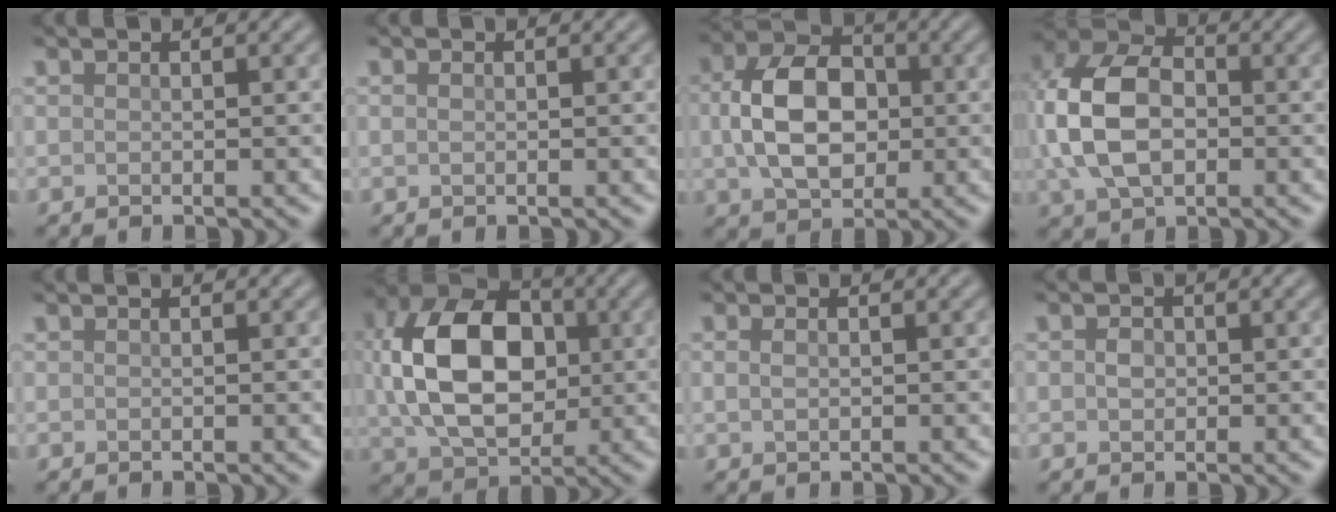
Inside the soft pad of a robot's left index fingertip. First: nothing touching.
{"total": 0.5, "force": [0.1, 0.3, 0.4], "torque": [-0.010, 0.002, 0.003]}
{"total": 8.0, "force": [0.3, 5.5, 5.7], "torque": [-0.117, 0.007, 0.002]}
{"total": 9.6, "force": [0.2, 6.6, 7.0], "torque": [-0.167, 0.010, -0.007]}
{"total": 0.0}
{"total": 12.5, "force": [1.2, 8.6, 9.0], "torque": [-0.186, 0.005, 0.024]}
{"total": 0.8, "force": [0.2, 0.5, 0.6], "torque": [-0.016, 0.002, 0.003]}
{"total": 1.3, "force": [0.1, 1.0, 0.7], "torque": [-0.015, 0.001, -0.002]}